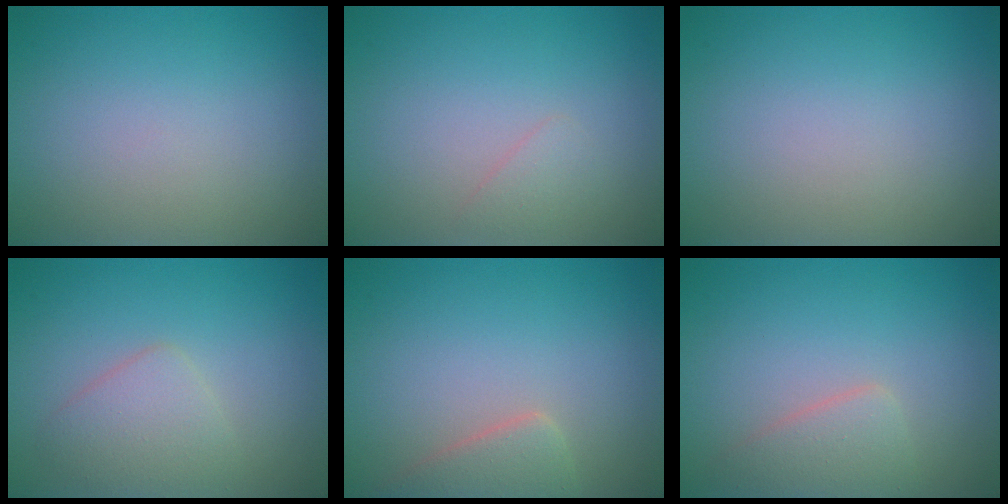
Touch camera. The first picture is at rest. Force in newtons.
{"total": 0.9, "press": 0.9, "slide": 0.0}
{"total": 0.0}
{"total": 2.8, "press": 2.8, "slide": 0.0}
{"total": 2.6, "press": 2.6, "slide": 0.3}
{"total": 2.4, "press": 2.4, "slide": 0.1}